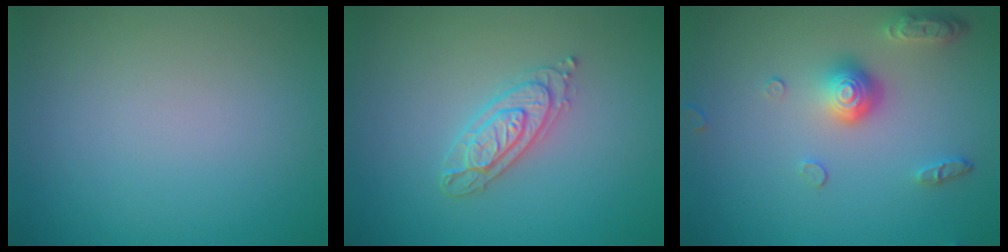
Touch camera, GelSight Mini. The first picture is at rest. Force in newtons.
{"total": 2.6, "press": 2.5, "slide": 0.5}
{"total": 3.7, "press": 2.9, "slide": 2.4}